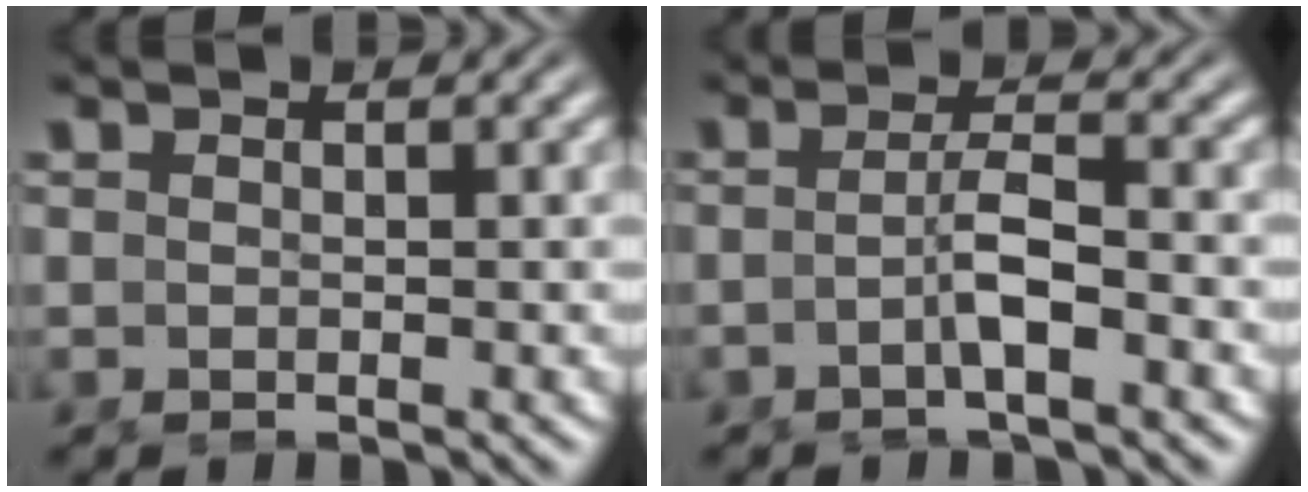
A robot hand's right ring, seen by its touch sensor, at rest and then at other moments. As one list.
[{"total": 2.5, "force": [-1.3, -0.4, 2.1], "torque": [-0.033, -0.004, -0.021]}]